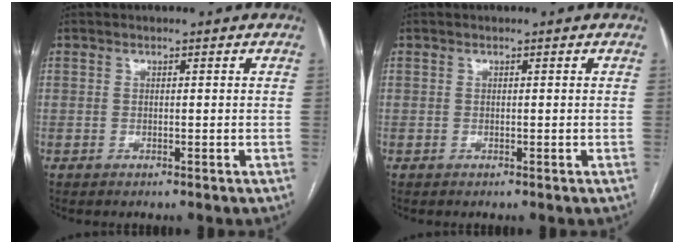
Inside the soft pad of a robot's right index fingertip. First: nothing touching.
{"total": 0.0}